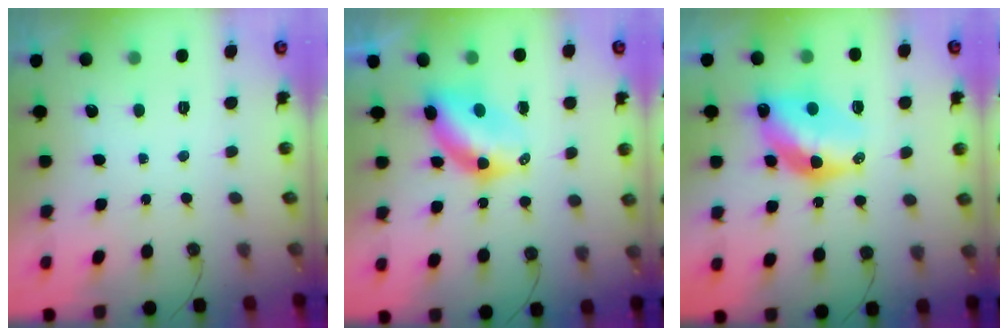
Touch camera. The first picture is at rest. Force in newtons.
{"total": 7.4, "press": 7.4, "slide": 0.6}
{"total": 12.7, "press": 12.7, "slide": 1.1}